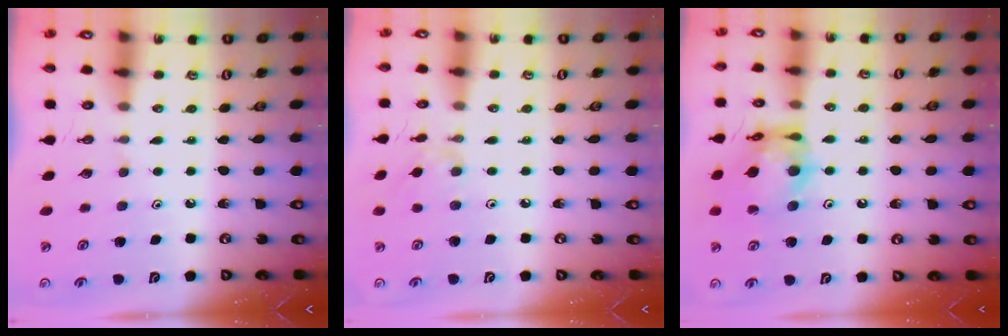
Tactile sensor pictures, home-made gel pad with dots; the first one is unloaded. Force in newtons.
{"total": 1.7, "press": 1.7, "slide": 0.4}
{"total": 12.1, "press": 12.1, "slide": 1.3}